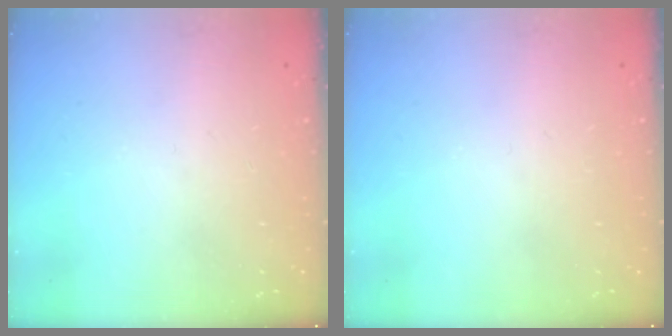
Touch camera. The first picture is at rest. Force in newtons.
{"total": 0.0}